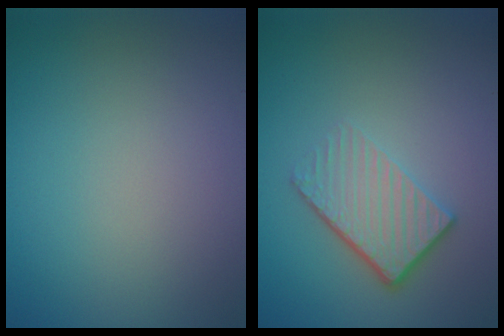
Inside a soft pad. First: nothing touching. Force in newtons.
{"total": 4.3, "press": 2.9, "slide": 3.2}